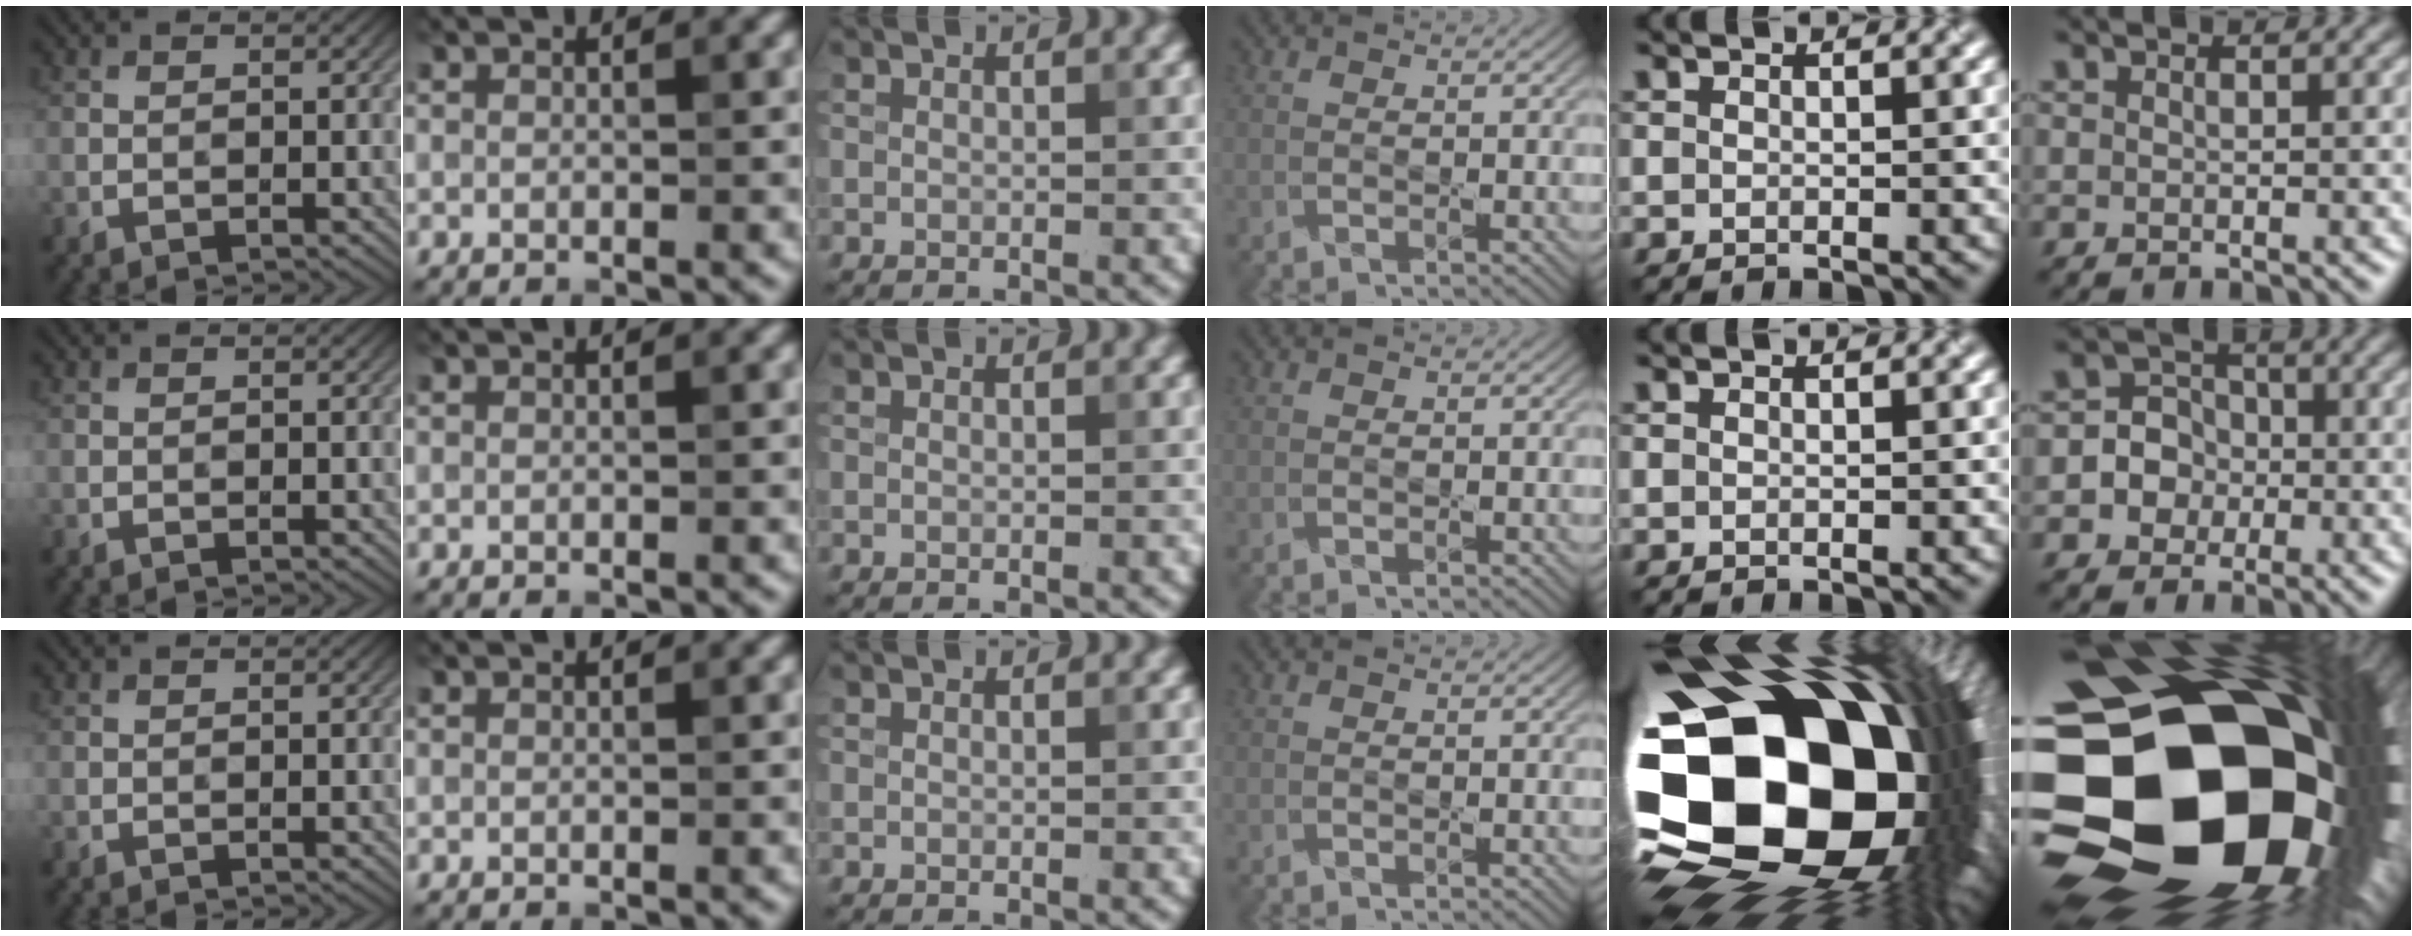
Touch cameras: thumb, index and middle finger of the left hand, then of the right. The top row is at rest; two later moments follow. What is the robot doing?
{"motion": "press", "object": "stapler"}